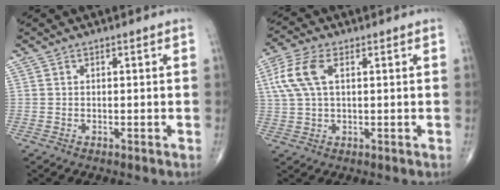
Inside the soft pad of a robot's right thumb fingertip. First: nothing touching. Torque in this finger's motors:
{"motor_torque": [-0.65, 0.89, 0.26, -0.19, 0.27]}